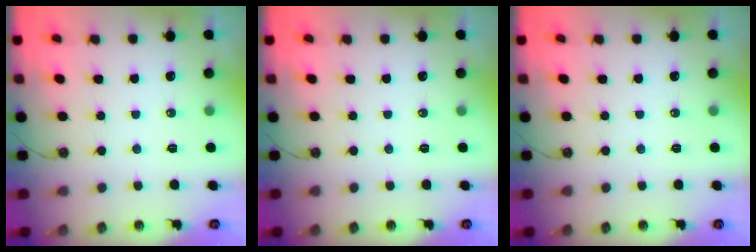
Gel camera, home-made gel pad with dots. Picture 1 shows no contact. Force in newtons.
{"total": 0.0}
{"total": 0.0}